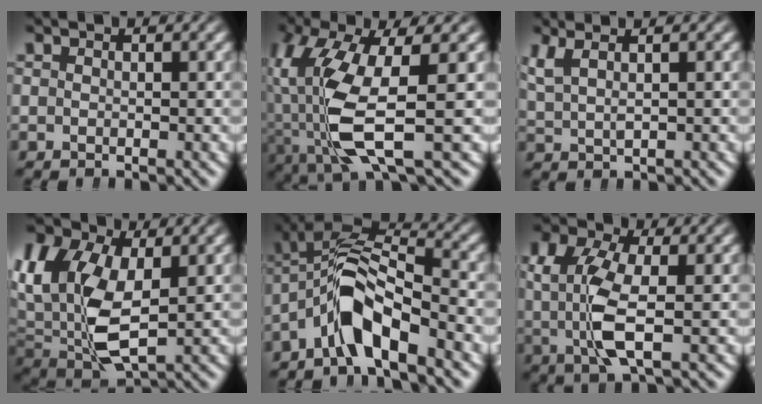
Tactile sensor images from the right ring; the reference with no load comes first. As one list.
[{"total": 10.3, "force": [-0.8, 4.8, 9.1], "torque": [-0.202, -0.032, 0.008]}, {"total": 3.6, "force": [1.9, 1.7, 2.6], "torque": [-0.056, 0.005, 0.037]}, {"total": 10.6, "force": [1.2, 7.3, 7.6], "torque": [-0.174, -0.030, 0.032]}, {"total": 6.0, "force": [-0.8, 3.9, 4.5], "torque": [-0.097, -0.014, -0.014]}, {"total": 5.6, "force": [0.5, 2.6, 5.0], "torque": [-0.116, -0.021, 0.018]}]